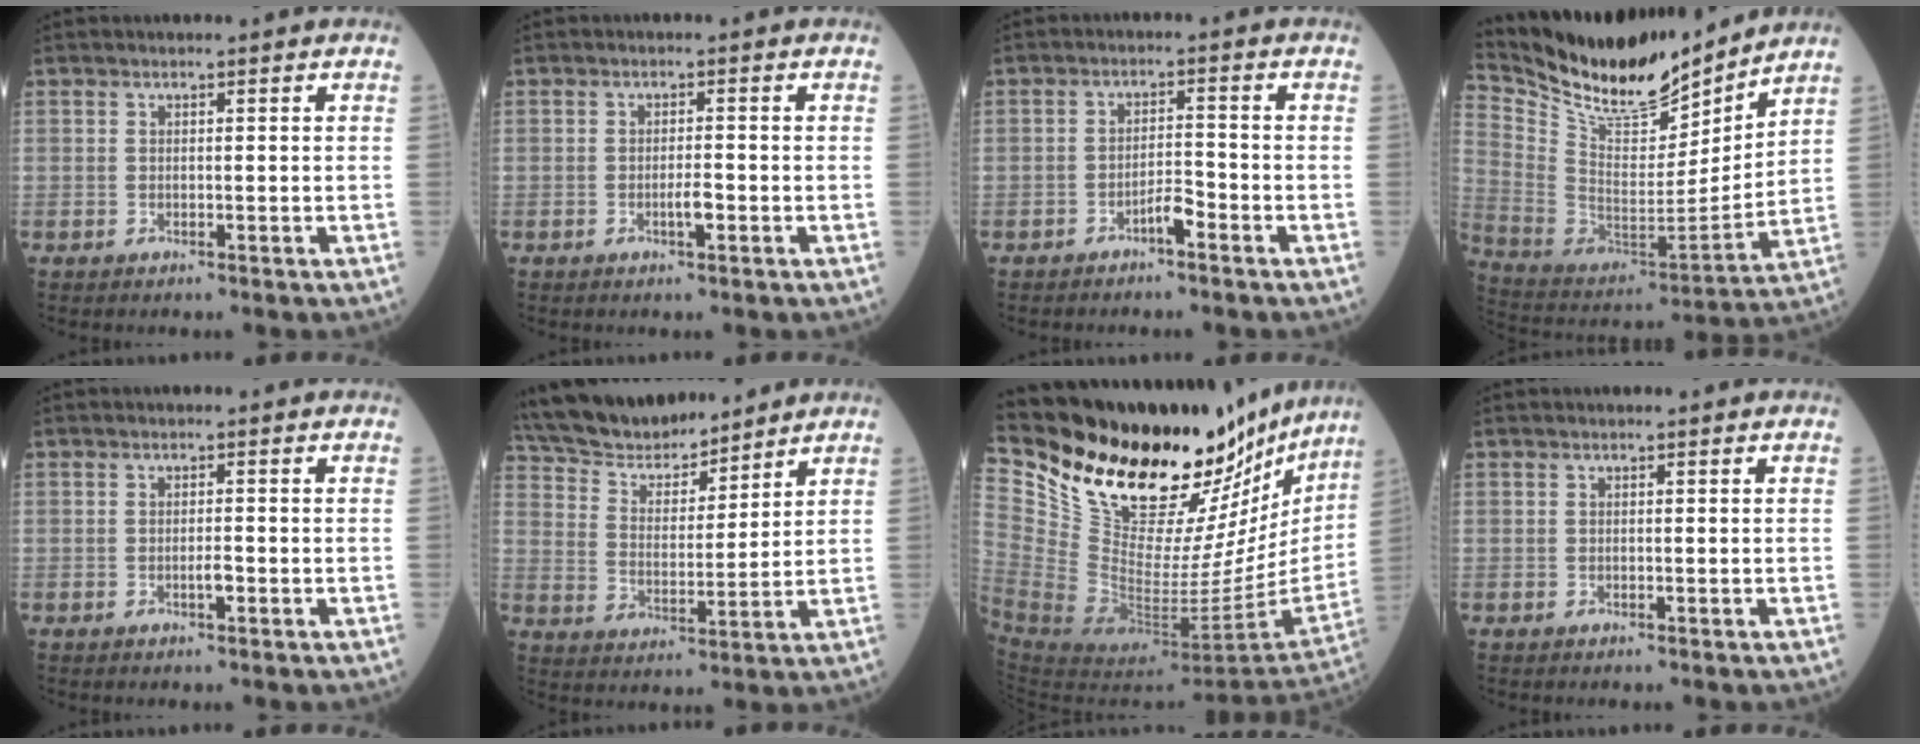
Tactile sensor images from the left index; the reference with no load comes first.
{"total": 1.9, "force": [-1.2, 0.4, 1.4], "torque": [-0.024, -0.004, -0.021]}
{"total": 2.9, "force": [-2.4, 0.4, 1.5], "torque": [-0.024, -0.002, -0.046]}
{"total": 18.8, "force": [17.2, 3.1, 6.9], "torque": [-0.147, -0.033, 0.309]}
{"total": 1.3, "force": [-0.9, 0.3, 0.8], "torque": [-0.014, -0.004, -0.016]}
{"total": 13.7, "force": [12.6, 3.4, 4.3], "torque": [-0.077, 0.012, 0.229]}
{"total": 33.5, "force": [28.1, 11.6, 14.0], "torque": [-0.259, -0.063, 0.415]}
{"total": 0.0}